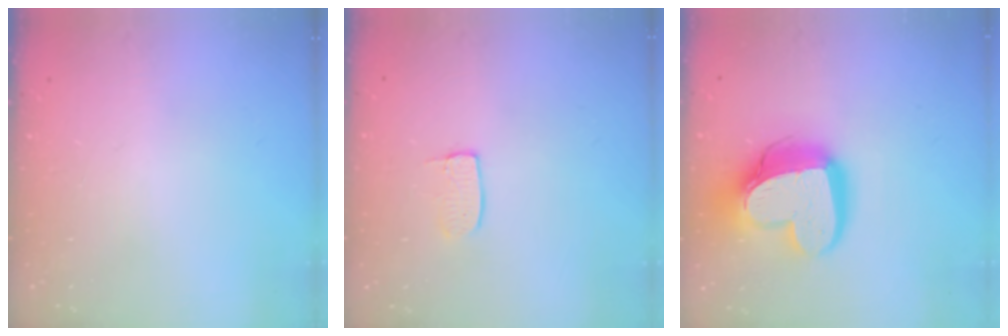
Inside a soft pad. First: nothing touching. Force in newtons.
{"total": 4.8, "press": 4.8, "slide": 0.3}
{"total": 18.9, "press": 18.8, "slide": 1.6}